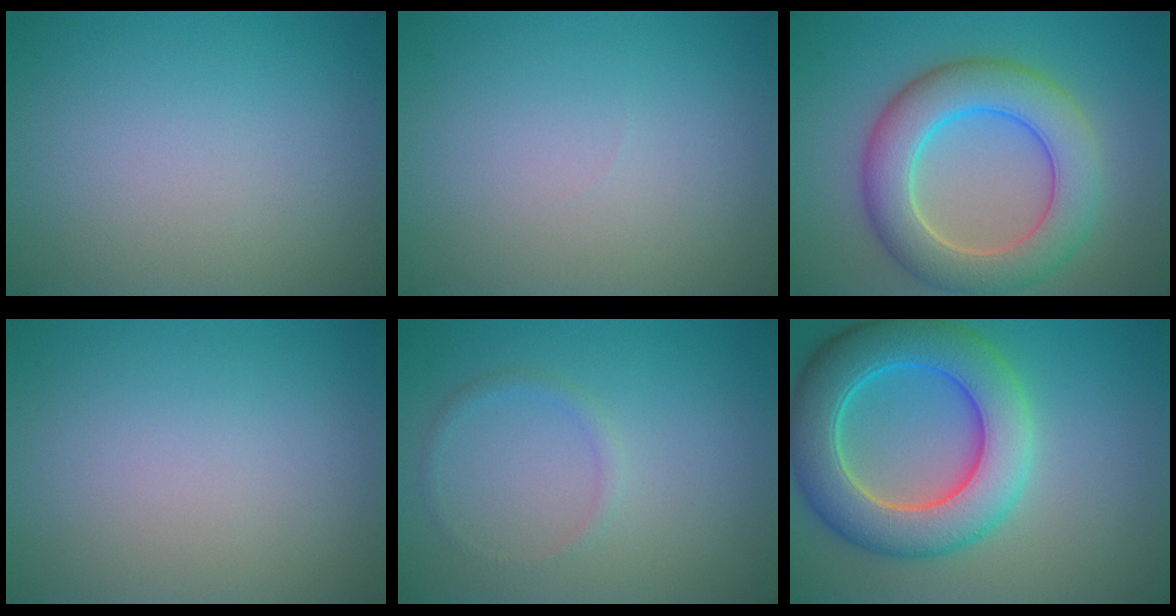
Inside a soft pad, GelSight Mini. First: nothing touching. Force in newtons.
{"total": 0.0}
{"total": 7.7, "press": 7.7, "slide": 0.4}
{"total": 0.0}
{"total": 0.9, "press": 0.9, "slide": 0.1}
{"total": 9.2, "press": 9.2, "slide": 0.2}